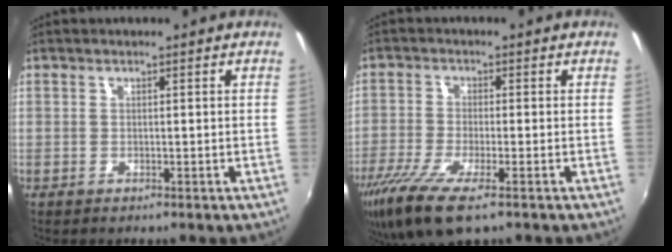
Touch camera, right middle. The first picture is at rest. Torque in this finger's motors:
{"motor_torque": [1.25, -0.89, 0.35, 0.10]}